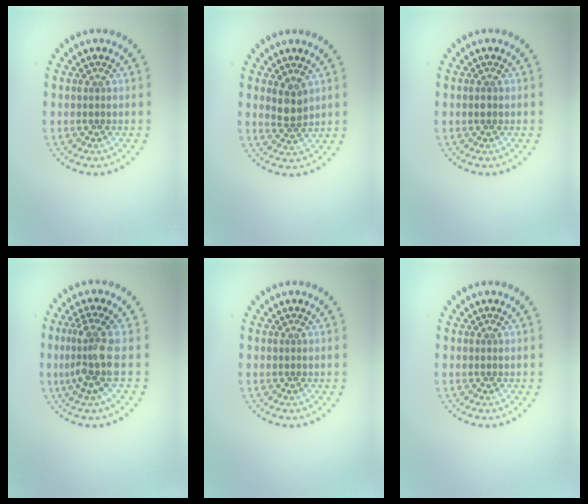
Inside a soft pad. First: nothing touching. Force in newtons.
{"total": 2.0, "press": 1.7, "slide": 1.0}
{"total": 0.7, "press": 0.7, "slide": 0.1}
{"total": 3.6, "press": 2.9, "slide": 2.2}
{"total": 0.0}
{"total": 0.0}